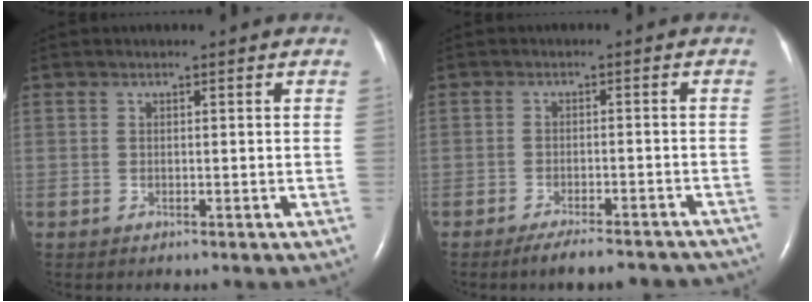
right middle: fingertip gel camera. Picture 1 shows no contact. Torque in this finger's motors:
{"motor_torque": [0.14, -0.15, 0.02, 0.01]}